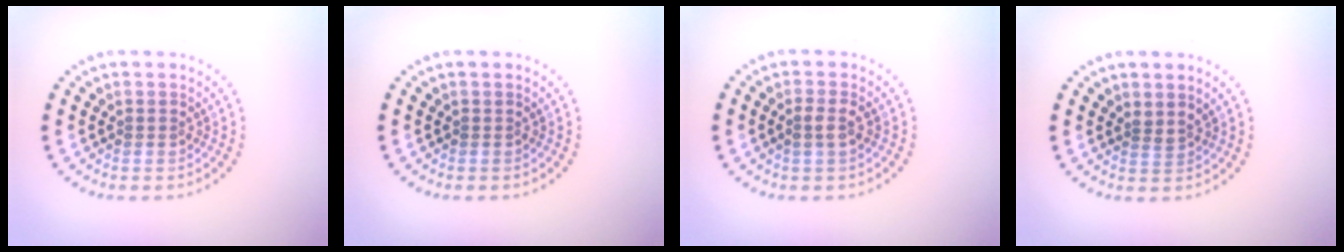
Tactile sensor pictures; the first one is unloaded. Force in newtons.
{"total": 0.0}
{"total": 1.5, "press": 1.4, "slide": 0.4}
{"total": 0.9, "press": 0.6, "slide": 0.7}